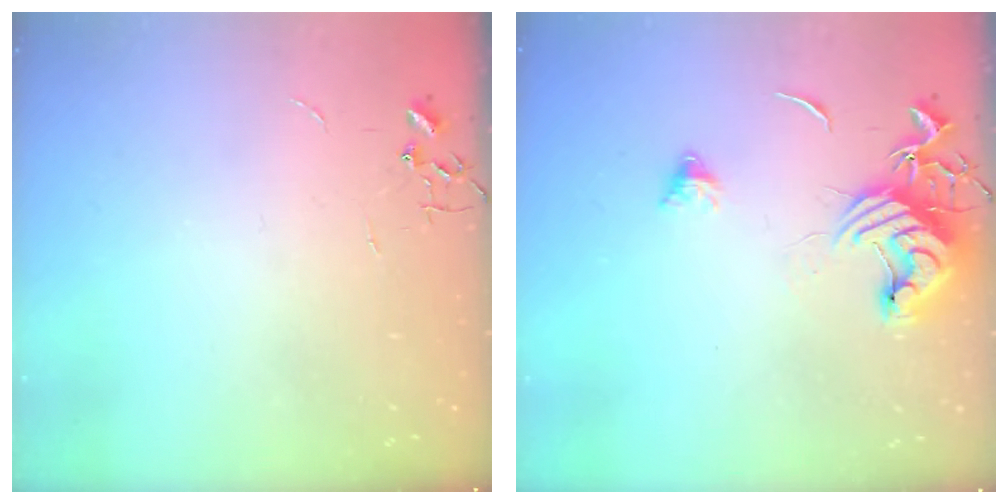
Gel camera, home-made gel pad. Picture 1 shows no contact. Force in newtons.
{"total": 13.8, "press": 13.7, "slide": 1.6}